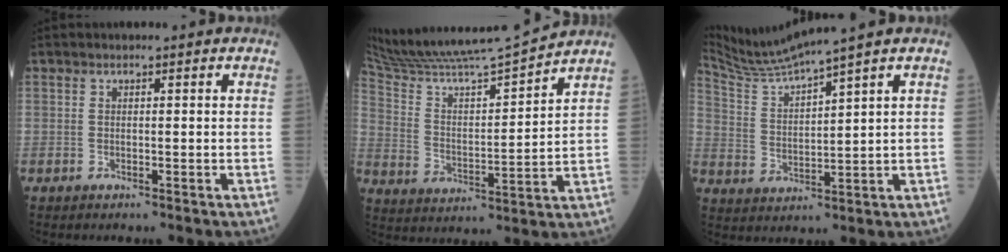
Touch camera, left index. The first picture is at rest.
{"total": 16.7, "force": [15.7, -1.6, 5.6], "torque": [-0.112, -0.022, 0.271]}
{"total": 8.0, "force": [7.2, -2.5, 2.5], "torque": [-0.065, -0.005, 0.151]}